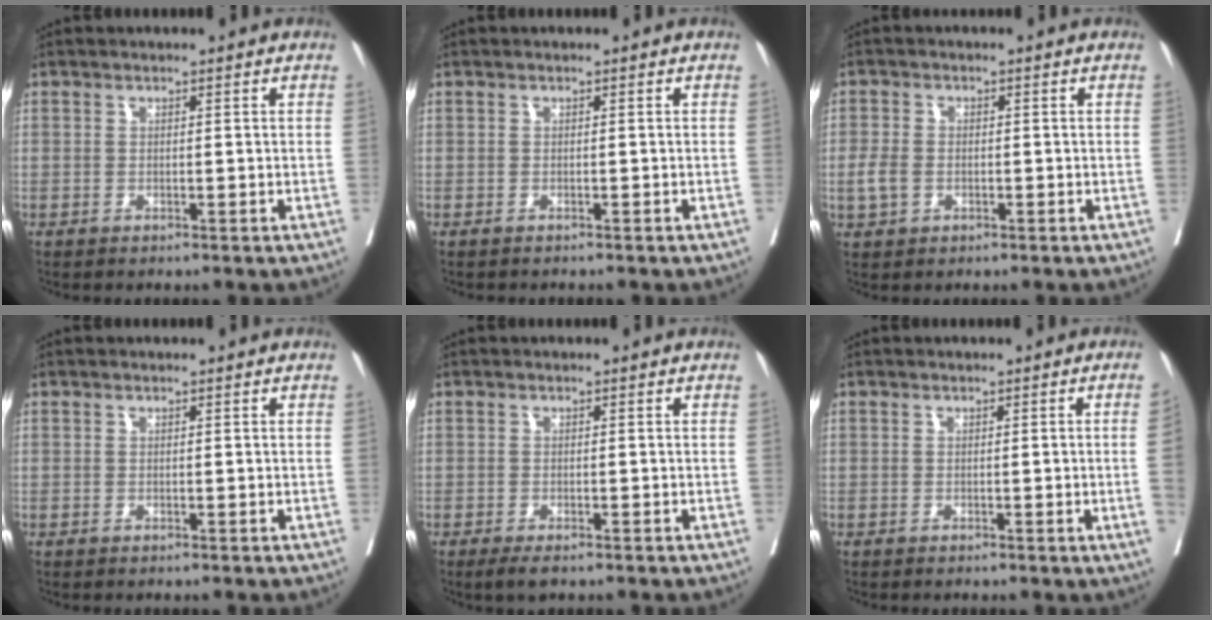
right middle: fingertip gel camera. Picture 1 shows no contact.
{"total": 0.6, "force": [-0.6, -0.1, 0.2], "torque": [0.004, 0.000, -0.009]}
{"total": 3.1, "force": [-0.7, 2.2, 2.1], "torque": [-0.052, 0.003, -0.012]}
{"total": 0.0}
{"total": 2.5, "force": [-1.7, 0.6, 1.6], "torque": [-0.022, -0.003, -0.025]}
{"total": 2.9, "force": [-0.3, -1.1, 2.7], "torque": [-0.040, -0.005, 0.001]}